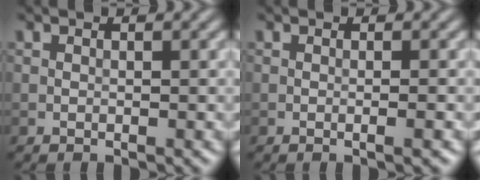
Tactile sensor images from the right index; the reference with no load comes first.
{"total": 1.2, "force": [-0.3, 0.3, 1.2], "torque": [-0.011, 0.001, -0.008]}